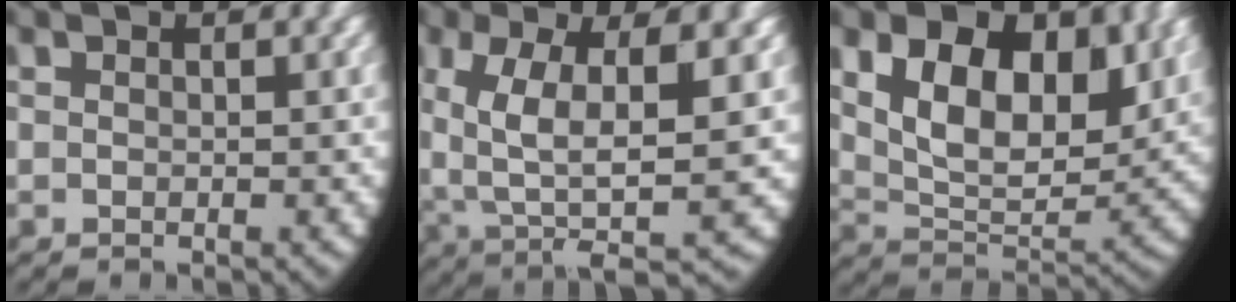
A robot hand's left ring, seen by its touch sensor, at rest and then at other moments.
{"total": 9.0, "force": [0.1, 4.7, 7.7], "torque": [-0.145, -0.029, 0.018]}
{"total": 12.0, "force": [3.5, 8.0, 8.3], "torque": [-0.151, -0.028, 0.061]}